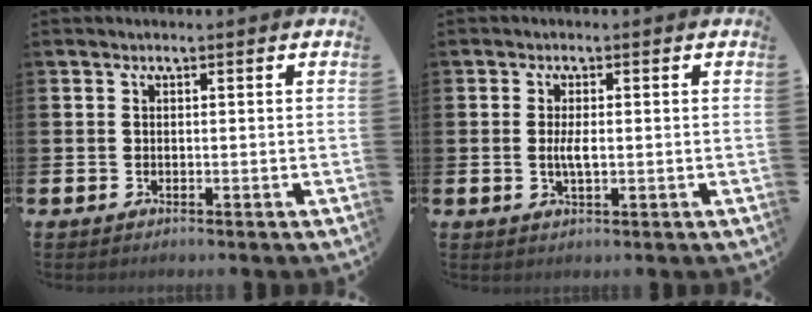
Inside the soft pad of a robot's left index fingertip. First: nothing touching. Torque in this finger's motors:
{"motor_torque": [0.74, 0.53, 0.37, 0.13]}